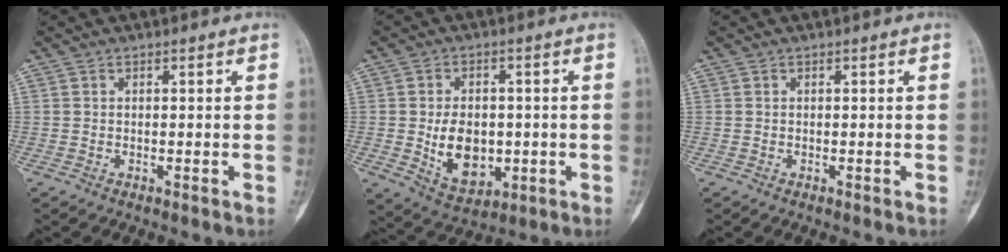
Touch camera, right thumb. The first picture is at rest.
{"total": 10.2, "force": [-1.1, 7.2, 7.2], "torque": [-0.088, -0.005, 0.000]}
{"total": 0.0}